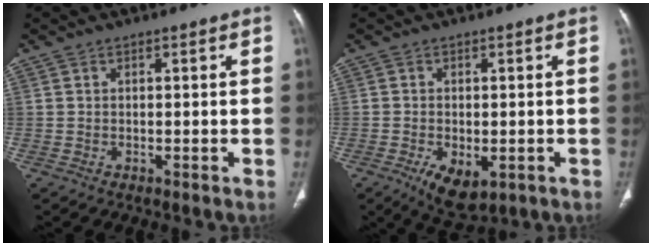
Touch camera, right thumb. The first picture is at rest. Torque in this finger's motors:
{"motor_torque": [-0.34, 0.44, 0.62, 0.19, 0.13]}